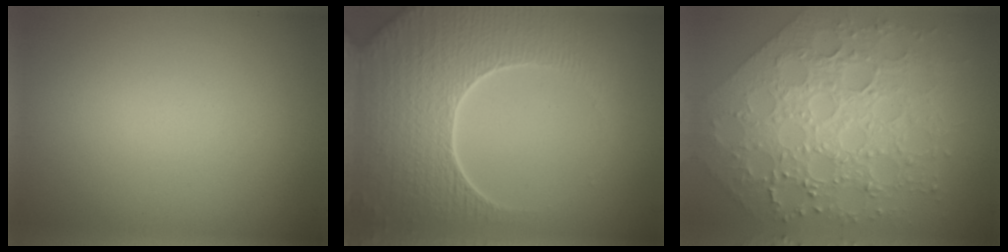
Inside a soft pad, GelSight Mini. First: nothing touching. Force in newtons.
{"total": 8.6, "press": 6.4, "slide": 5.7}
{"total": 7.6, "press": 6.3, "slide": 4.3}